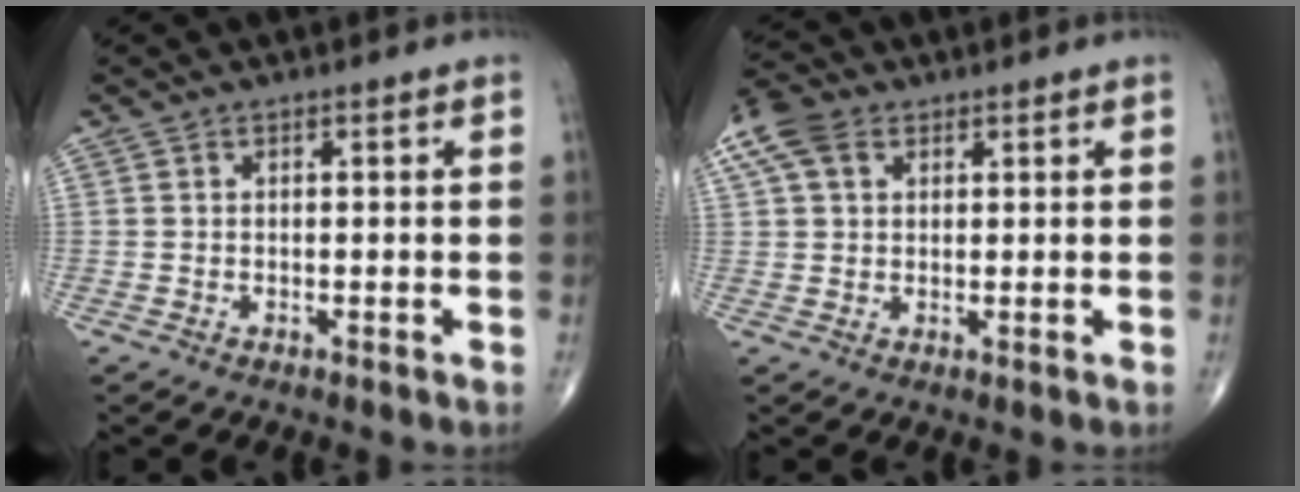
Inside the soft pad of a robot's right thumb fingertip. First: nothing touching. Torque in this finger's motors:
{"motor_torque": [-0.56, 0.70, 0.07, -0.02, 0.06]}